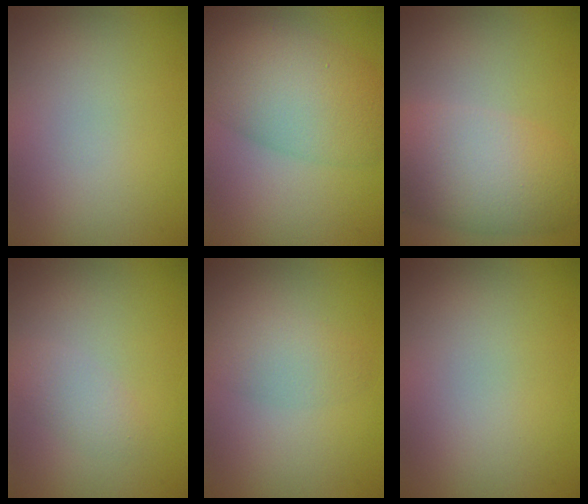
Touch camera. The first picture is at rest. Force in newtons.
{"total": 7.4, "press": 7.4, "slide": 0.3}
{"total": 7.2, "press": 7.2, "slide": 0.4}
{"total": 1.6, "press": 1.6, "slide": 0.1}
{"total": 2.4, "press": 2.4, "slide": 0.1}
{"total": 0.0}